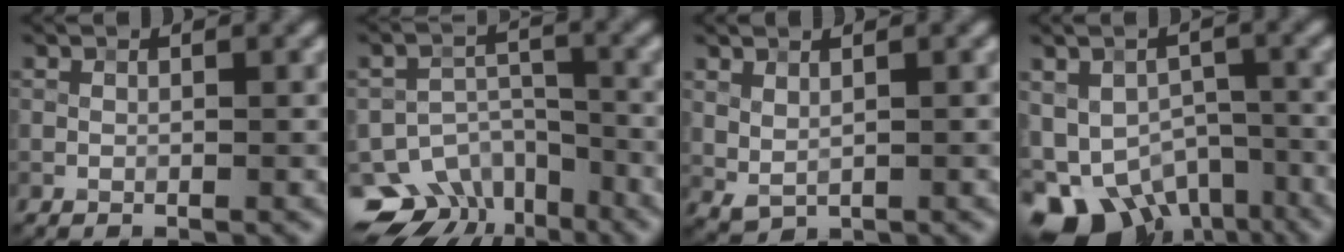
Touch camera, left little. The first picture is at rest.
{"total": 10.8, "force": [-8.1, 6.5, 3.0], "torque": [-0.046, -0.003, -0.114]}
{"total": 1.3, "force": [0.9, 0.6, 0.7], "torque": [-0.017, -0.007, 0.025]}
{"total": 11.7, "force": [-7.6, 7.0, 5.5], "torque": [-0.091, -0.024, -0.102]}